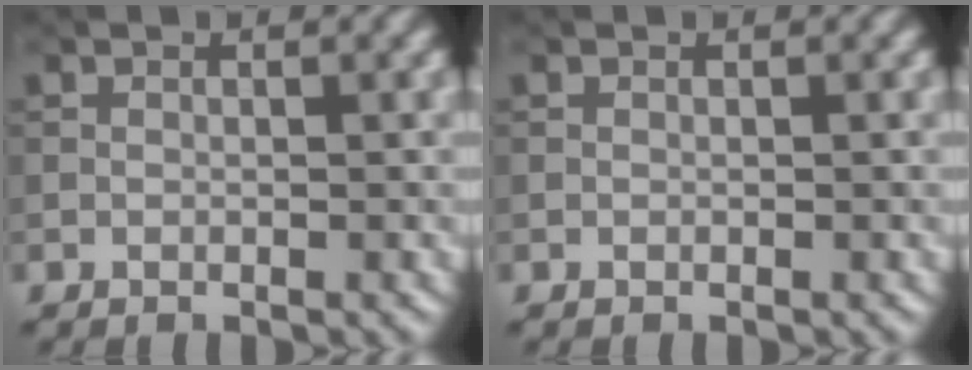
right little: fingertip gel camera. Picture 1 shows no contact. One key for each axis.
{"total": 0.0}